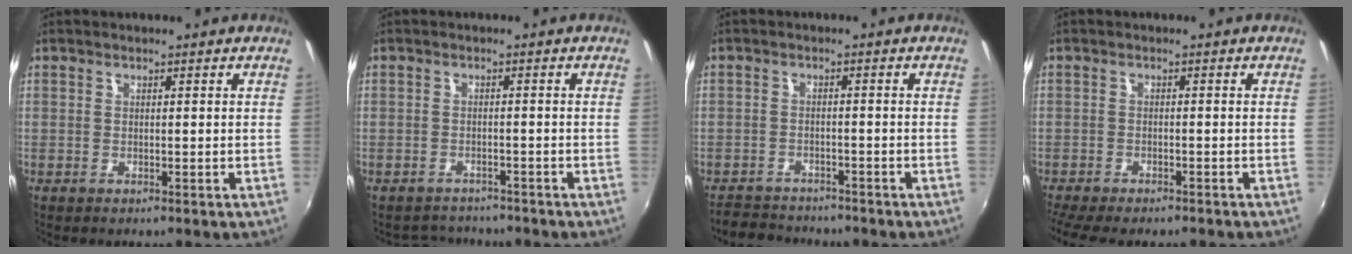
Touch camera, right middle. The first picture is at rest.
{"total": 4.7, "force": [-4.5, 1.4, 0.2], "torque": [-0.016, 0.005, -0.069]}
{"total": 6.4, "force": [-6.0, 2.1, 1.1], "torque": [-0.044, 0.005, -0.096]}
{"total": 7.9, "force": [-6.9, 1.3, 3.6], "torque": [-0.088, -0.032, -0.113]}